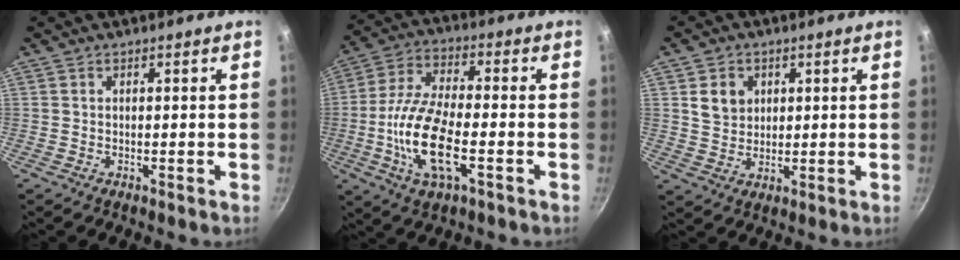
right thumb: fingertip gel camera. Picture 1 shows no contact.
{"total": 15.3, "force": [-3.8, 6.2, 13.4], "torque": [-0.274, 0.019, -0.071]}
{"total": 5.7, "force": [2.0, 4.7, 2.6], "torque": [-0.023, -0.011, 0.040]}